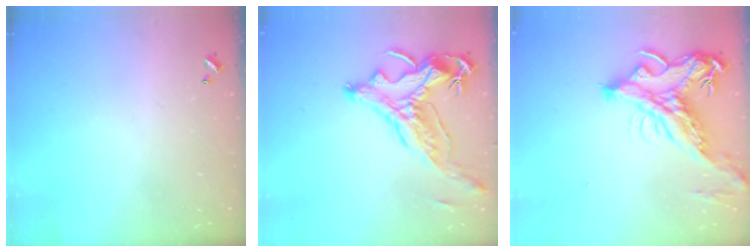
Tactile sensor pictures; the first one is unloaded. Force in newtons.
{"total": 2.9, "press": 2.5, "slide": 1.3}
{"total": 5.9, "press": 5.6, "slide": 1.9}